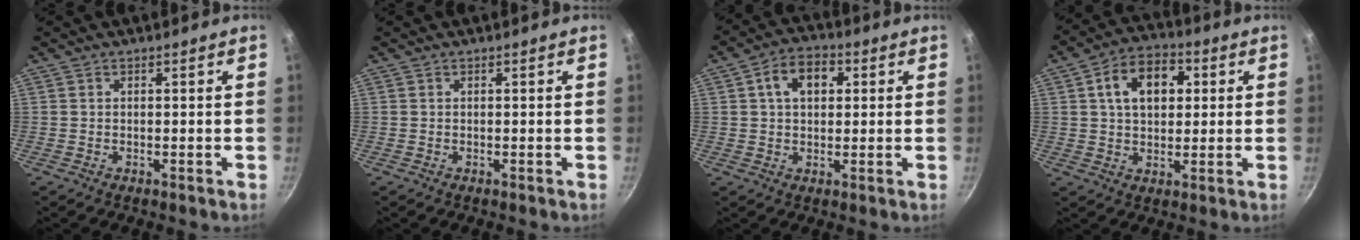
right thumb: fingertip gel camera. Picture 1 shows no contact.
{"total": 0.0}
{"total": 8.1, "force": [2.2, 5.5, 5.5], "torque": [-0.067, 0.012, 0.026]}
{"total": 11.5, "force": [2.9, 7.8, 8.0], "torque": [-0.099, 0.013, 0.036]}